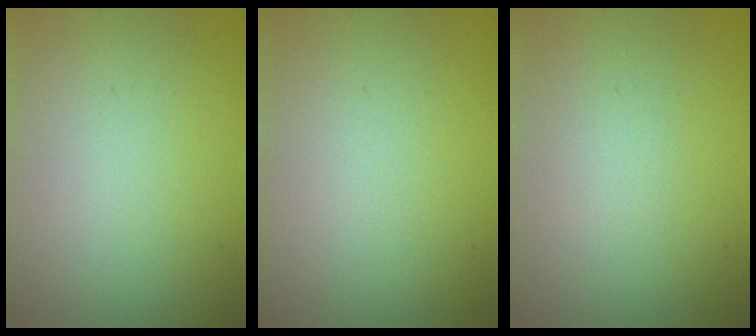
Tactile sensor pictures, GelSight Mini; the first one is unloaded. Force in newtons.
{"total": 0.0}
{"total": 0.6, "press": 0.6, "slide": 0.1}